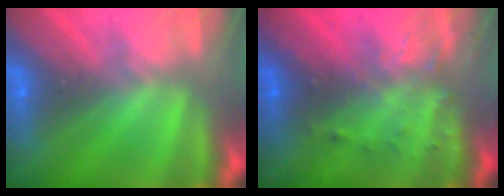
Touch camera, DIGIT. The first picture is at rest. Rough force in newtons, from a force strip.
{"total": 3.3}